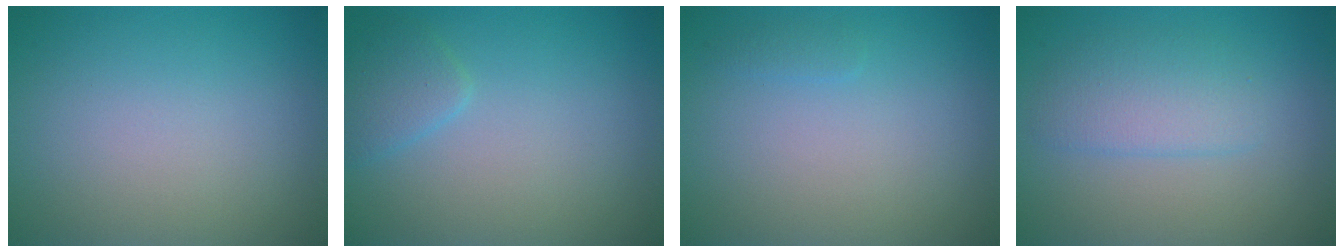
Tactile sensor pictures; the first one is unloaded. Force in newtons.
{"total": 1.7, "press": 1.7, "slide": 0.1}
{"total": 0.6, "press": 0.6, "slide": 0.0}
{"total": 2.9, "press": 2.9, "slide": 0.0}